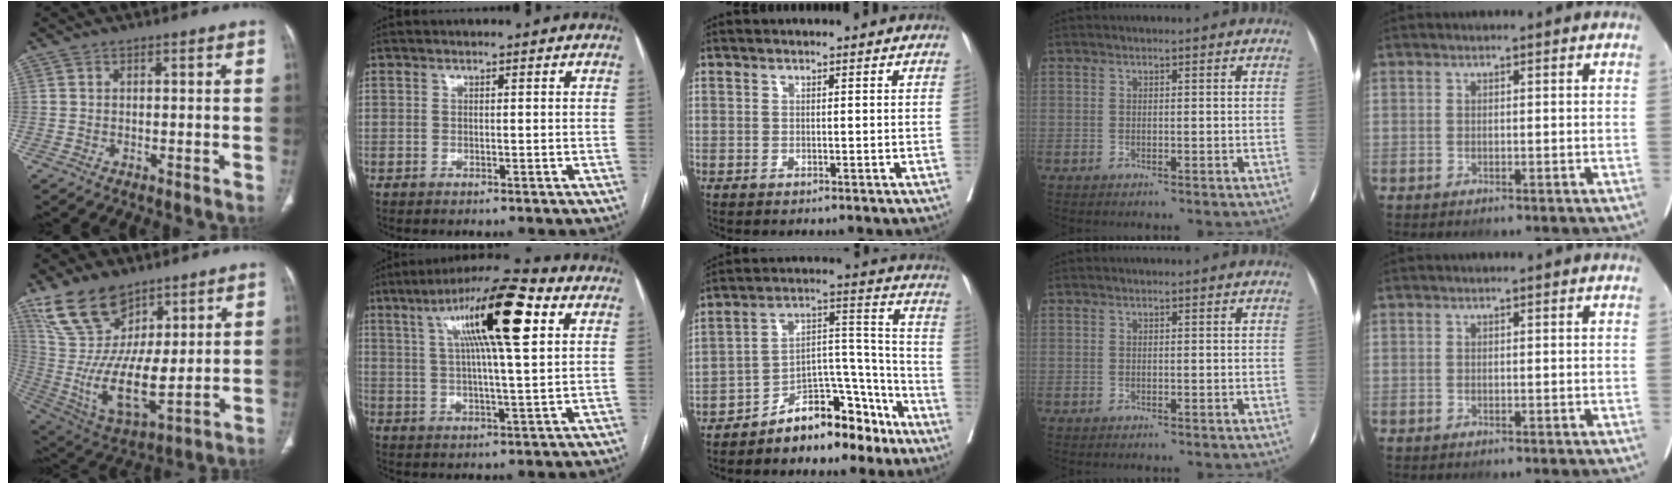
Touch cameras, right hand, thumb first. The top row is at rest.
{"thumb": {"total": 18.1, "force": [9.8, 9.3, 12.1], "torque": [-0.210, -0.048, 0.208]}, "index": {"total": 15.8, "force": [5.7, 1.6, 14.6], "torque": [-0.246, 0.027, 0.087]}, "middle": {"total": 12.0, "force": [-9.6, 4.7, 5.5], "torque": [-0.079, 0.051, -0.159]}}